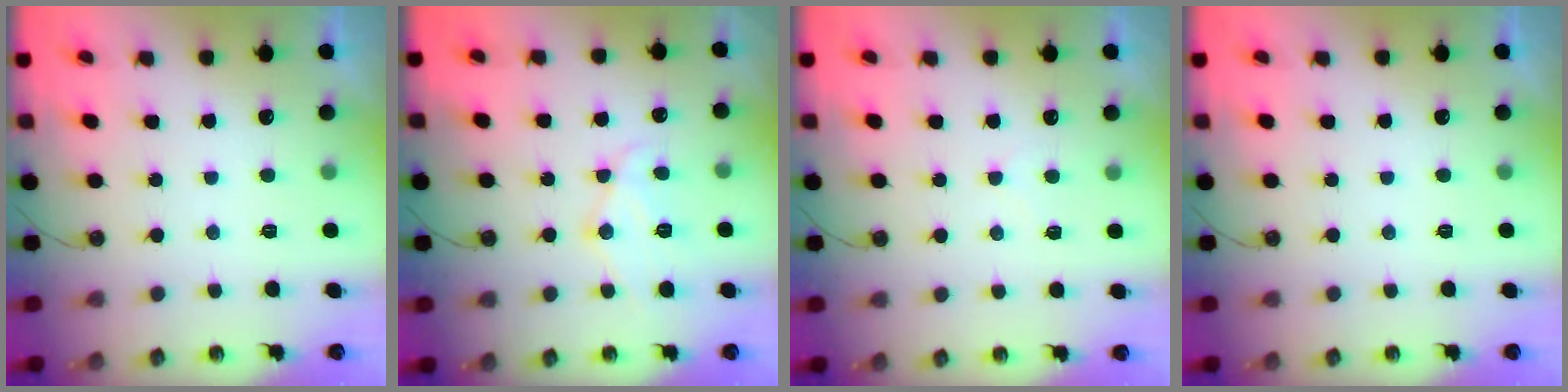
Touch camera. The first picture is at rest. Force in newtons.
{"total": 11.8, "press": 11.8, "slide": 1.0}
{"total": 4.6, "press": 4.6, "slide": 0.4}
{"total": 0.0}